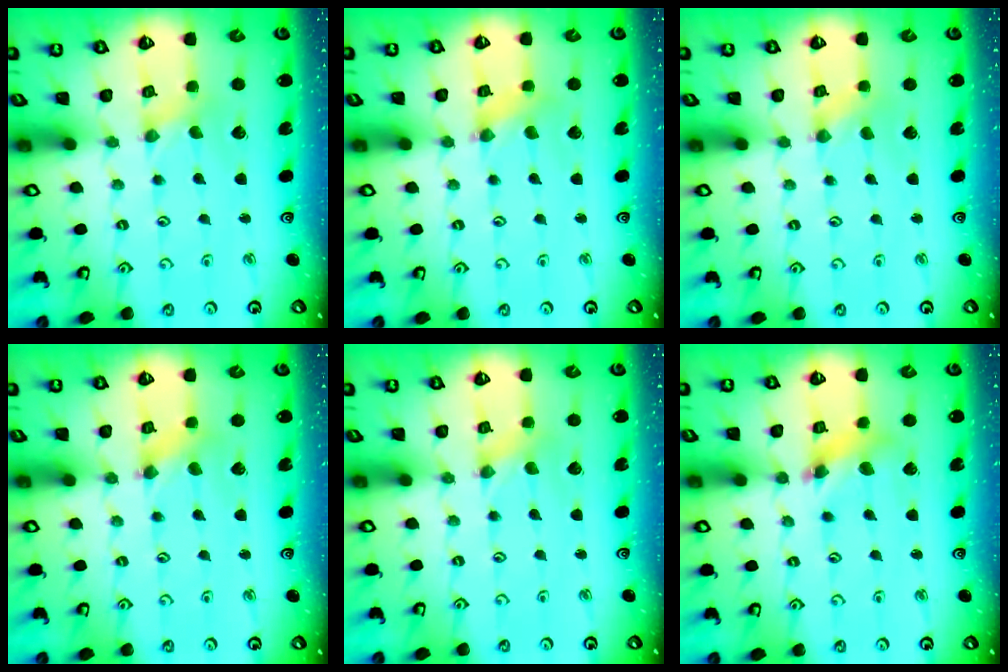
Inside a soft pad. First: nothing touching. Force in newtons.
{"total": 1.8, "press": 1.8, "slide": 0.2}
{"total": 0.9, "press": 0.9, "slide": 0.2}
{"total": 1.9, "press": 1.9, "slide": 0.2}
{"total": 0.0}
{"total": 8.5, "press": 8.4, "slide": 1.0}